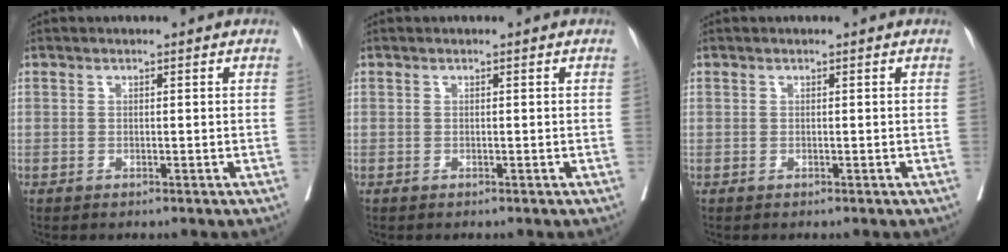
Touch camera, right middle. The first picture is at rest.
{"total": 0.0}
{"total": 0.0}